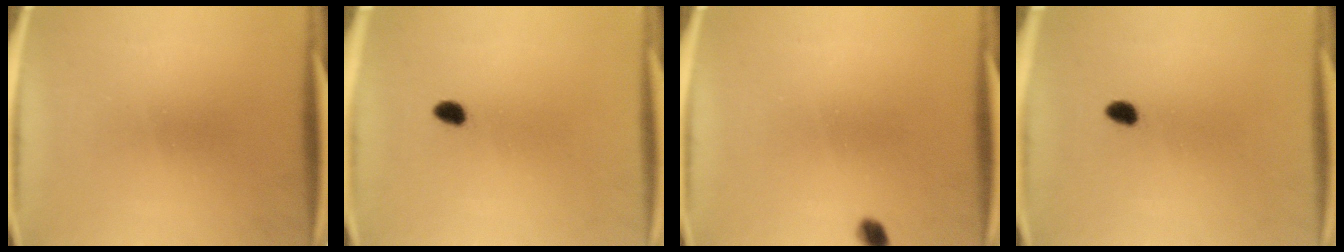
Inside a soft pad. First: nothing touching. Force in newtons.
{"total": 2.0}
{"total": 1.8}
{"total": 2.0}